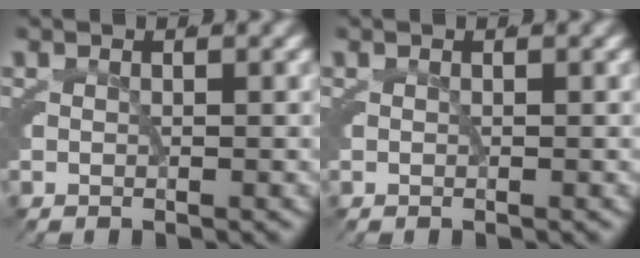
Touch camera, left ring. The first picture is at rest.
{"total": 0.0}